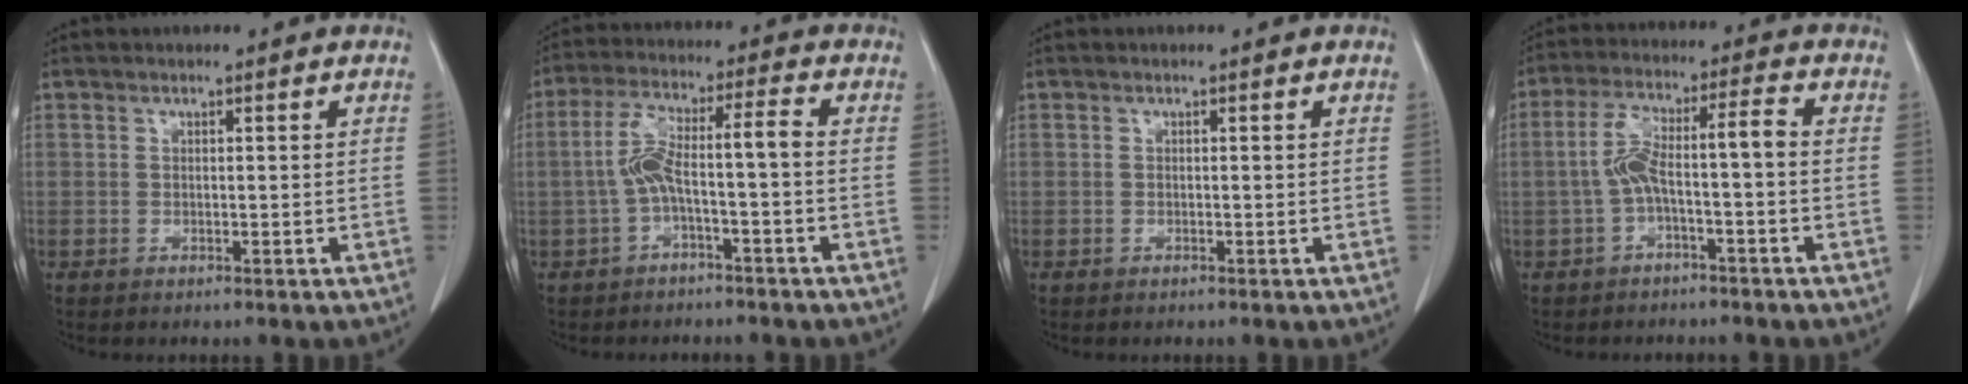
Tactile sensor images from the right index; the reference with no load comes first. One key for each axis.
{"total": 7.0, "fx": -1.6, "fy": 0.6, "fz": 6.8, "tx": -0.137, "ty": 0.036, "tz": -0.028}
{"total": 0.0}
{"total": 7.2, "fx": -1.4, "fy": 0.9, "fz": 6.9, "tx": -0.138, "ty": 0.037, "tz": -0.025}